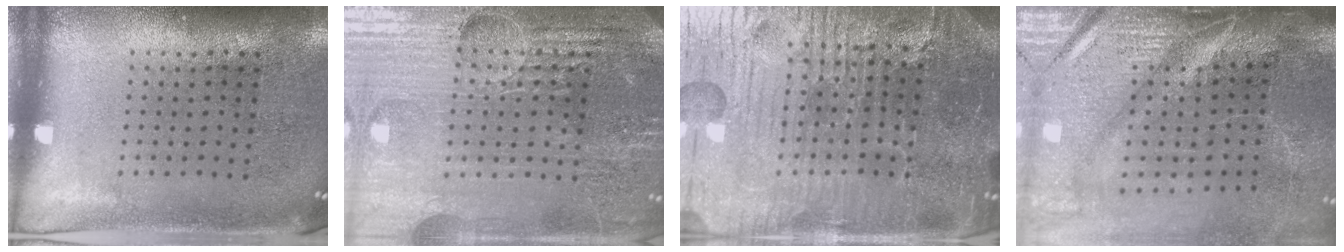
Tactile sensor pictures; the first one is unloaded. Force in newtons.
{"total": 5.3, "press": 4.9, "slide": 2.1}
{"total": 6.3, "press": 5.8, "slide": 2.5}
{"total": 4.6, "press": 3.9, "slide": 2.5}